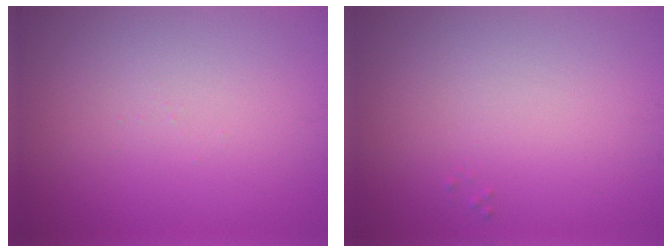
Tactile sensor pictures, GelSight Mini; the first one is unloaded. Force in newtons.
{"total": 0.0}